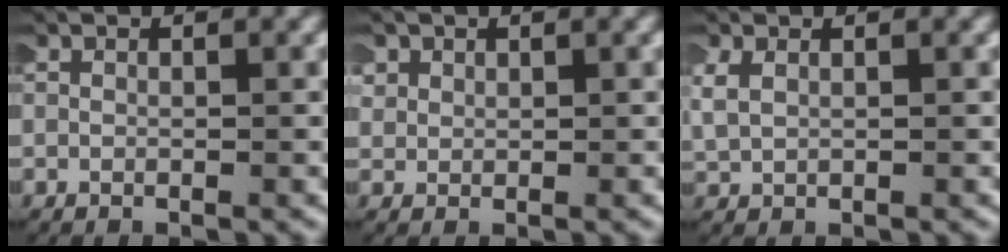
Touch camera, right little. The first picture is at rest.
{"total": 1.8, "force": [0.8, 1.6, 0.6], "torque": [-0.030, -0.001, 0.015]}
{"total": 2.3, "force": [0.9, 1.7, 1.3], "torque": [-0.045, 0.004, 0.021]}